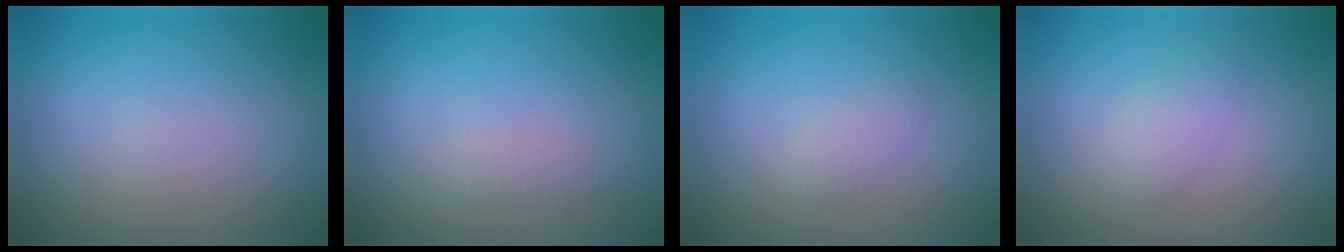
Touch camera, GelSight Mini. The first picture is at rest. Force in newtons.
{"total": 0.8, "press": 0.8, "slide": 0.0}
{"total": 1.0, "press": 1.0, "slide": 0.0}
{"total": 1.9, "press": 1.9, "slide": 0.1}